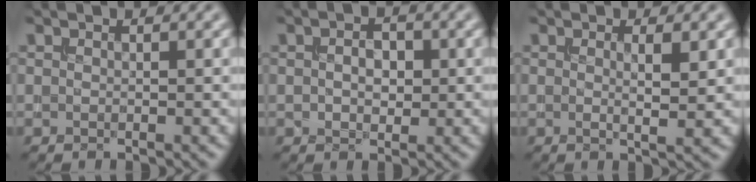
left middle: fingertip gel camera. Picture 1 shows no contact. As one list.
[{"total": 2.6, "force": [0.3, 1.6, 2.0], "torque": [-0.033, 0.000, 0.003]}, {"total": 2.4, "force": [0.6, 0.4, 2.3], "torque": [-0.032, 0.000, 0.007]}]